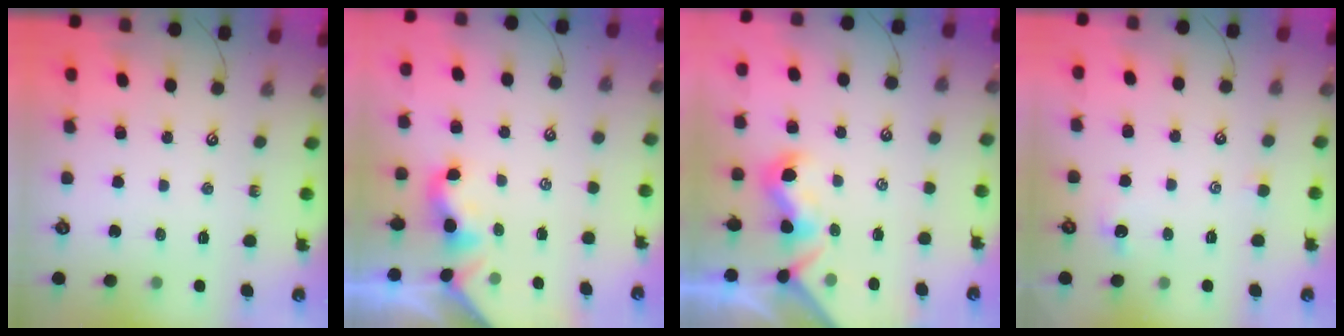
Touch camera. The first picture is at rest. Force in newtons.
{"total": 1.9, "press": 1.8, "slide": 0.5}
{"total": 2.1, "press": 1.9, "slide": 0.9}
{"total": 0.6, "press": 0.3, "slide": 0.5}